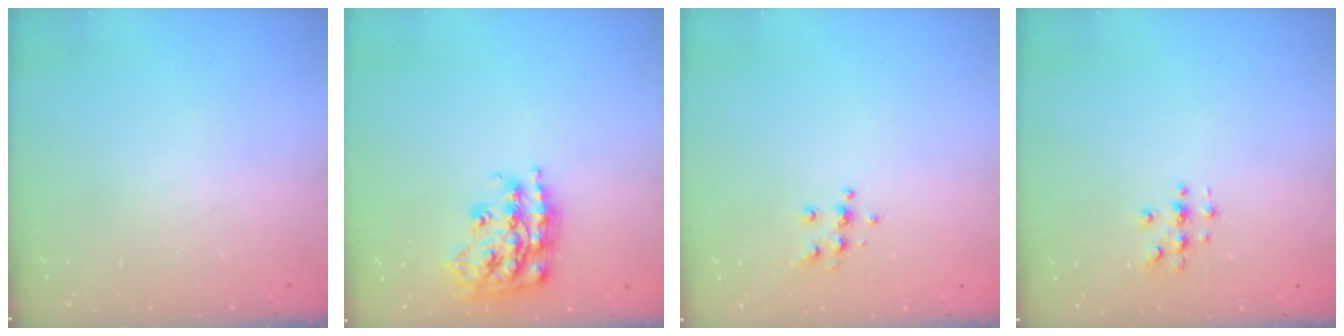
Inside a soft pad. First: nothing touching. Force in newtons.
{"total": 17.9, "press": 17.8, "slide": 1.1}
{"total": 6.2, "press": 6.2, "slide": 0.6}
{"total": 2.7, "press": 2.7, "slide": 0.3}